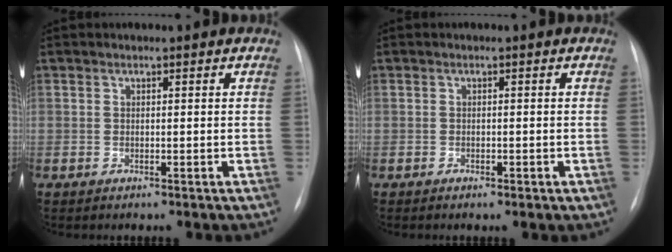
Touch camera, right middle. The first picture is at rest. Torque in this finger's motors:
{"motor_torque": [-0.30, -0.13, -0.02, -0.01]}